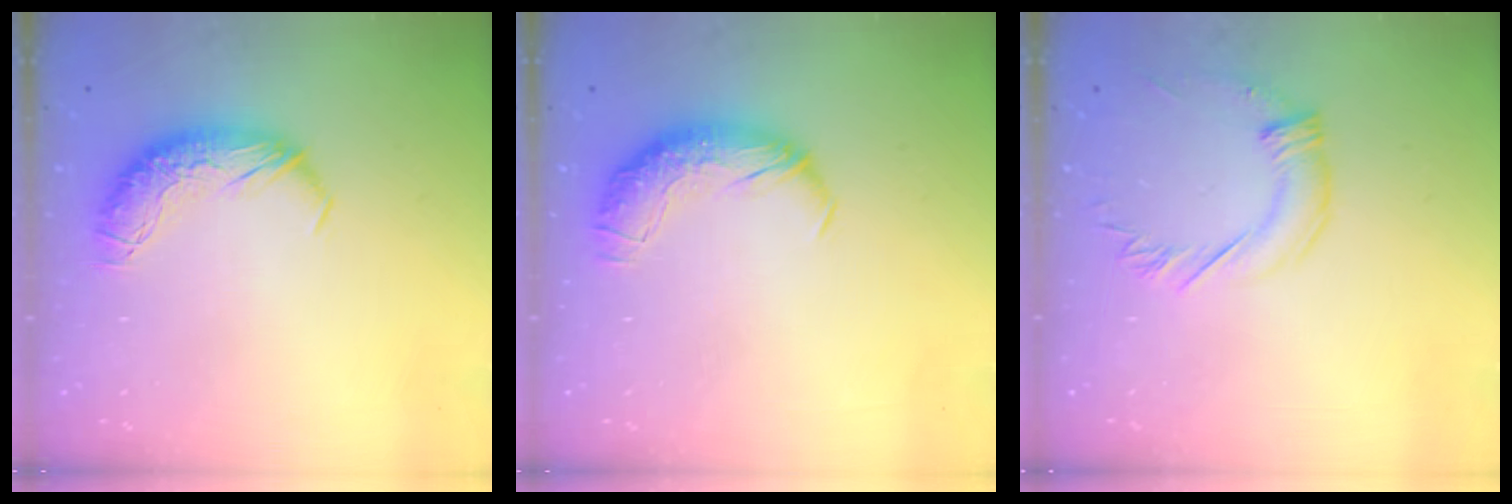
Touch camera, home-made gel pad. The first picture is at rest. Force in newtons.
{"total": 1.7, "press": 0.7, "slide": 1.6}
{"total": 1.6, "press": 1.0, "slide": 1.2}